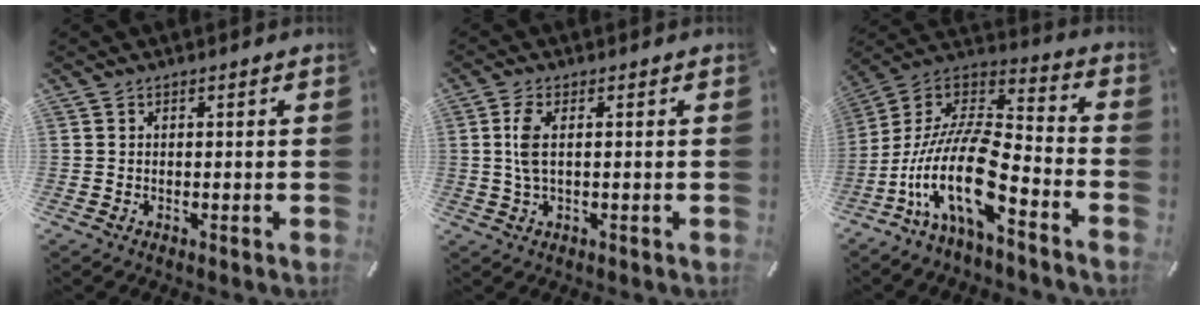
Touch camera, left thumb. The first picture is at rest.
{"total": 4.7, "force": [0.4, 1.5, 4.4], "torque": [-0.100, -0.002, 0.002]}
{"total": 19.8, "force": [-9.6, 7.2, 15.7], "torque": [-0.352, 0.014, -0.179]}